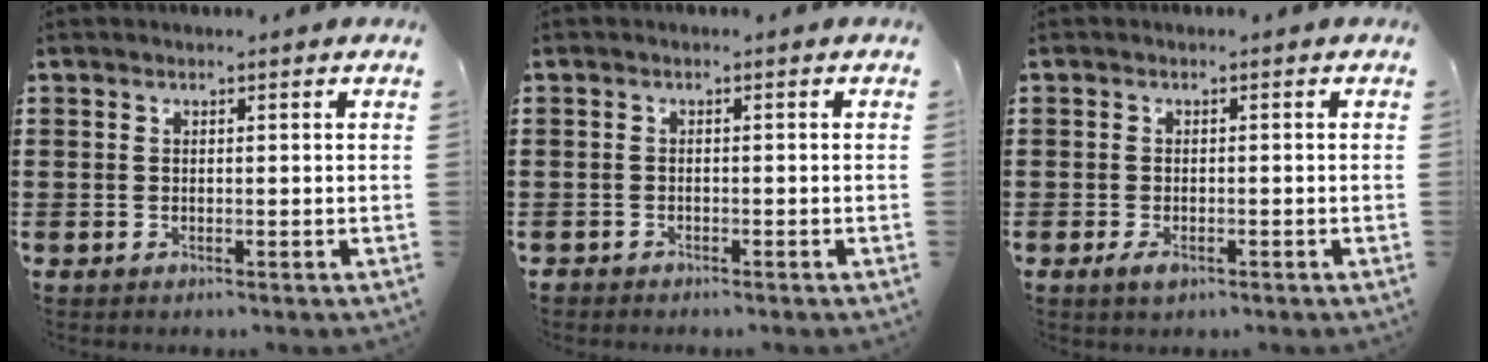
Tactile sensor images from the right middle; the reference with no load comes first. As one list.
[{"total": 1.1, "force": [-1.0, 0.4, -0.1], "torque": [-0.001, 0.002, -0.023]}, {"total": 1.7, "force": [-0.9, 0.8, 1.1], "torque": [-0.029, -0.004, -0.020]}]